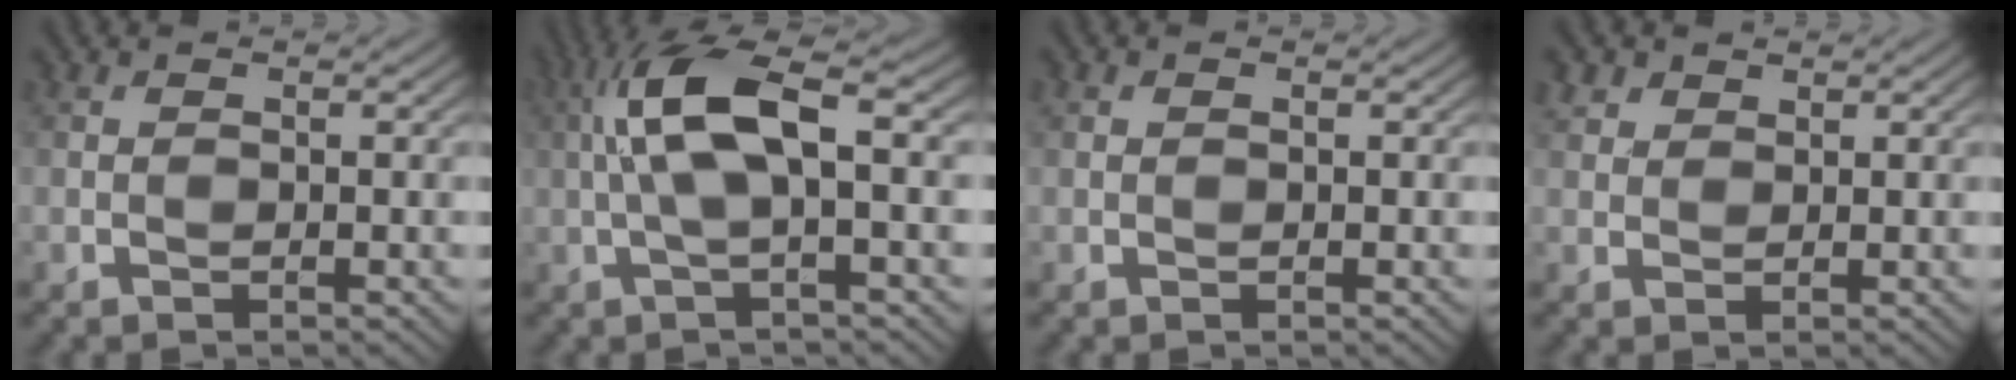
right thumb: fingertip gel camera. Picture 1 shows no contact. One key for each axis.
{"total": 8.5, "fx": 0.7, "fy": 2.2, "fz": 8.2, "tx": -0.174, "ty": 0.022, "tz": 0.006}
{"total": 0.0}
{"total": 2.2, "fx": 1.4, "fy": 1.5, "fz": 0.5, "tx": -0.017, "ty": 0.002, "tz": 0.032}